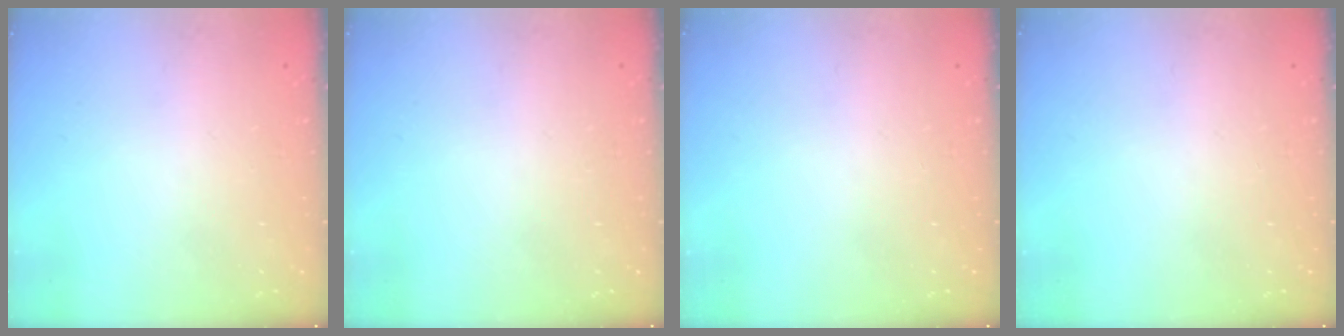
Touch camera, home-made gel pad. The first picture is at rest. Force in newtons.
{"total": 0.0}
{"total": 0.0}
{"total": 0.0}